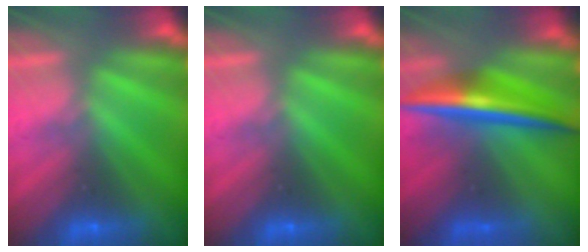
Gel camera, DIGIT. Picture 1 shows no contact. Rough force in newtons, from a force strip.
{"total": 0.0}
{"total": 7.3}